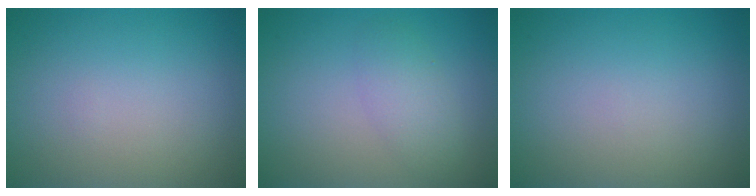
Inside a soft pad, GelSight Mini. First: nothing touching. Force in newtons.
{"total": 2.4, "press": 2.4, "slide": 0.1}
{"total": 0.0}